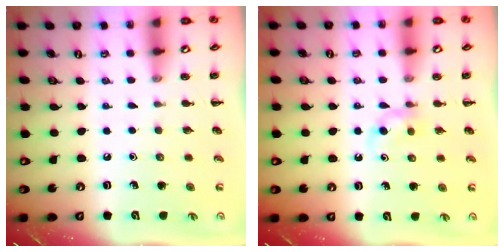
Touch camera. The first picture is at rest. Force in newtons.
{"total": 3.4, "press": 3.1, "slide": 1.5}